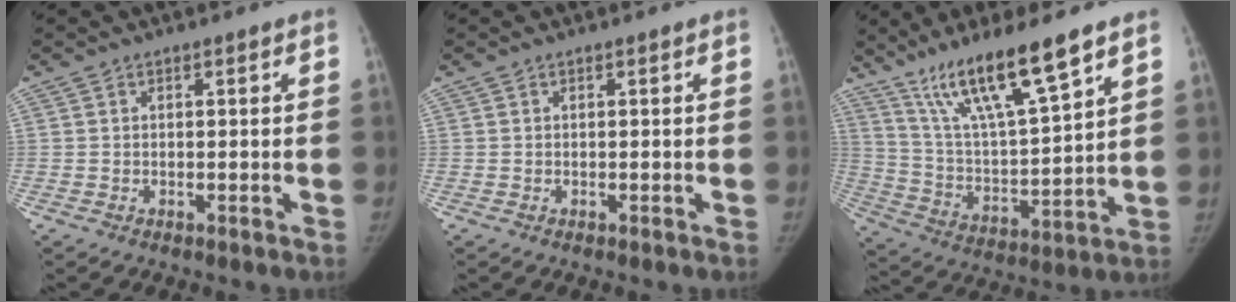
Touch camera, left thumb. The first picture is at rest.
{"total": 0.0}
{"total": 17.3, "force": [11.8, 2.3, 12.4], "torque": [-0.214, -0.056, 0.226]}